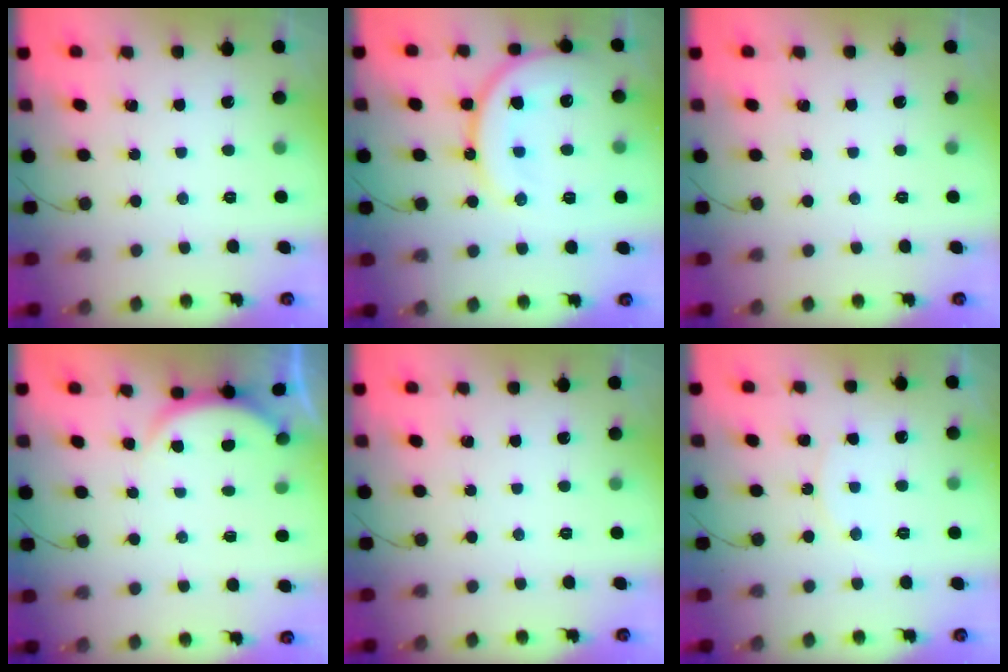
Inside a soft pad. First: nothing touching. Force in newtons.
{"total": 17.8, "press": 17.4, "slide": 3.7}
{"total": 0.0}
{"total": 2.5, "press": 2.5, "slide": 0.6}
{"total": 0.0}
{"total": 5.7, "press": 5.7, "slide": 0.7}